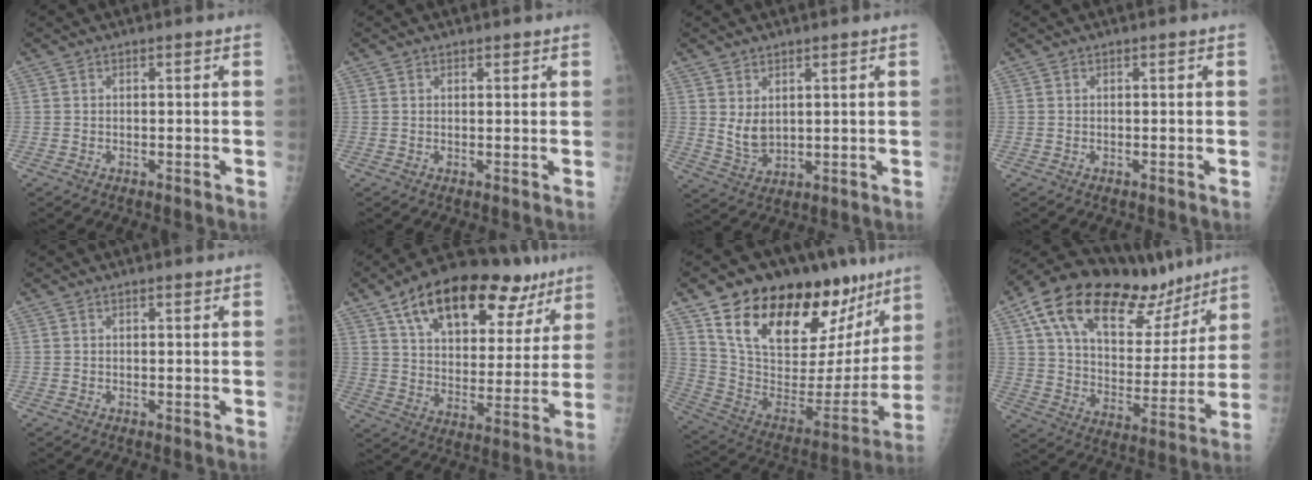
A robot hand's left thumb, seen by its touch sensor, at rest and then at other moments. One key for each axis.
{"total": 1.0, "fx": 0.8, "fy": 0.6, "fz": 0.1, "tx": 0.010, "ty": -0.006, "tz": 0.008}
{"total": 4.9, "fx": 1.9, "fy": 3.1, "fz": 3.2, "tx": -0.048, "ty": -0.023, "tz": 0.046}
{"total": 0.0}
{"total": 1.0, "fx": 0.8, "fy": 0.3, "fz": 0.5, "tx": -0.008, "ty": -0.004, "tz": 0.012}
{"total": 25.9, "fx": 15.2, "fy": 12.6, "fz": 16.7, "tx": -0.218, "ty": -0.012, "tz": 0.238}
{"total": 31.9, "fx": 19.8, "fy": 14.8, "fz": 20.2, "tx": -0.280, "ty": -0.049, "tz": 0.323}
{"total": 27.7, "fx": 17.3, "fy": 13.0, "fz": 17.2, "tx": -0.241, "ty": -0.023, "tz": 0.281}